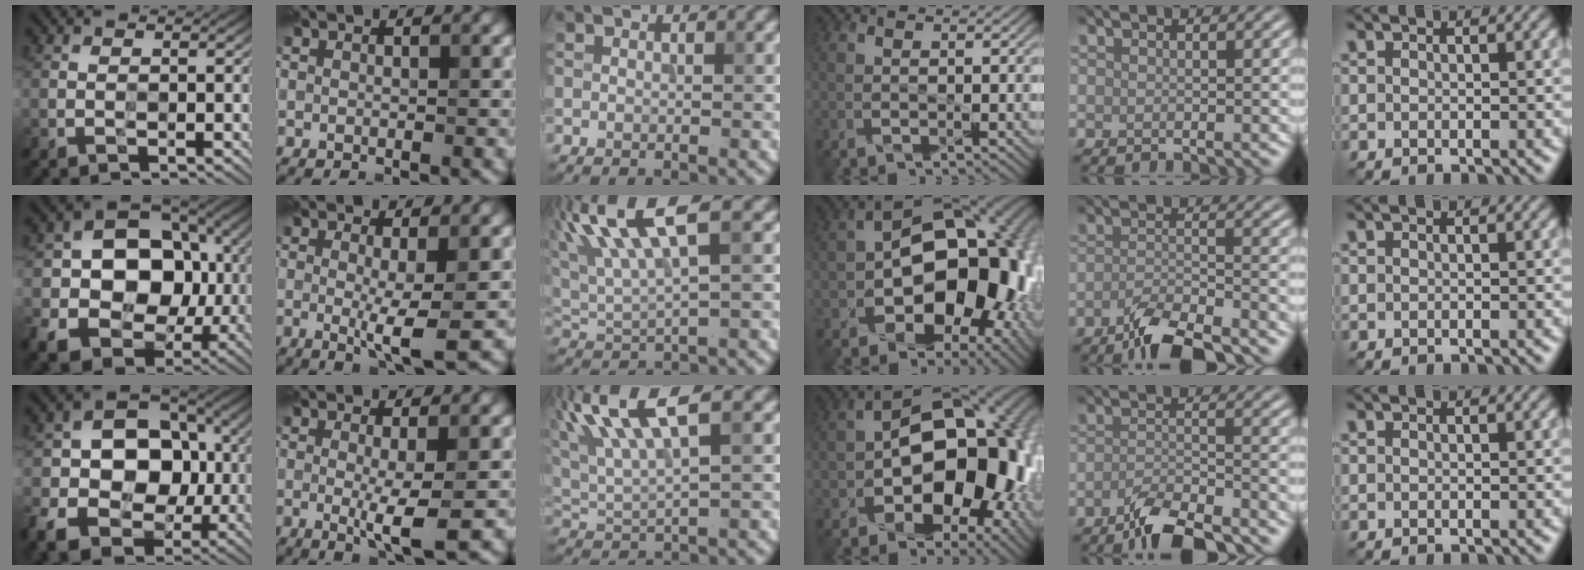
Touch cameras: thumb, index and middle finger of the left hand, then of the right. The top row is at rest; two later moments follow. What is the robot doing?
{"motion": "wipe", "object": "glasses"}